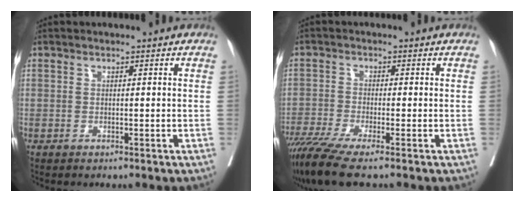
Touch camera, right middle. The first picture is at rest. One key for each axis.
{"total": 7.3, "fx": -5.6, "fy": -0.3, "fz": 4.7, "tx": -0.080, "ty": -0.024, "tz": -0.098}